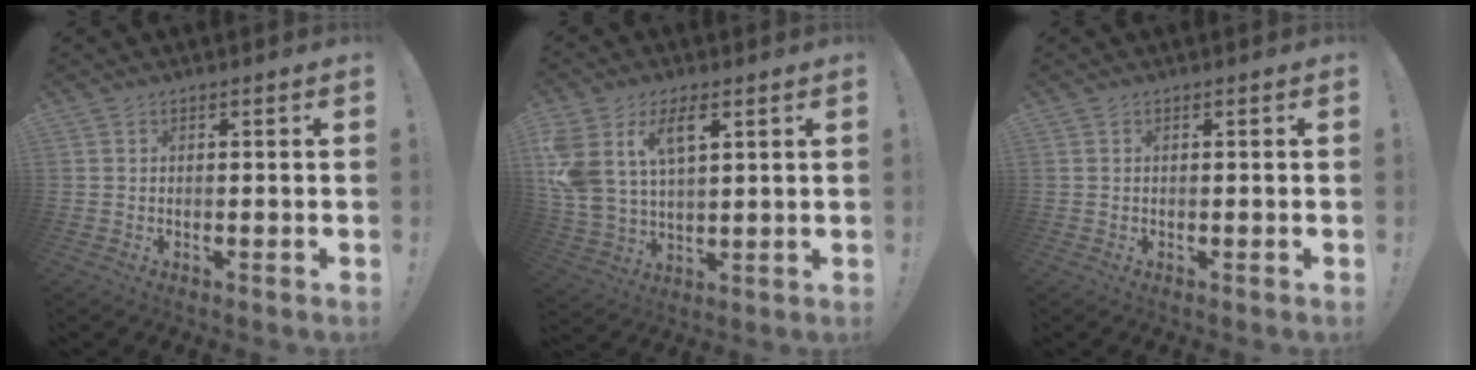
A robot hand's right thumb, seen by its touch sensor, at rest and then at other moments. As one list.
[{"total": 11.6, "force": [5.9, 6.5, 7.6], "torque": [-0.167, -0.021, 0.109]}, {"total": 0.0}]